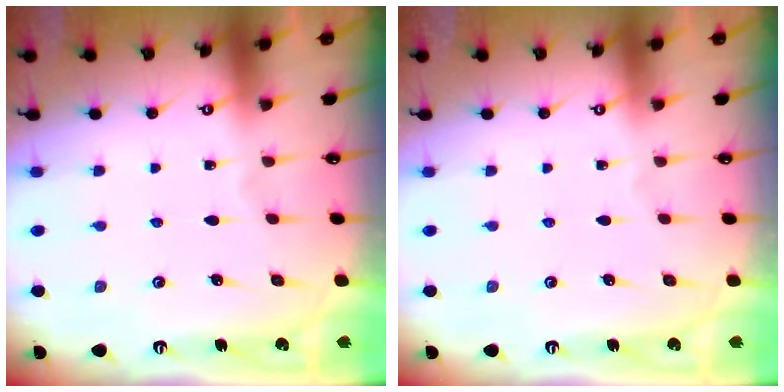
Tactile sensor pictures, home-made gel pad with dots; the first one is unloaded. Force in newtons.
{"total": 0.0}